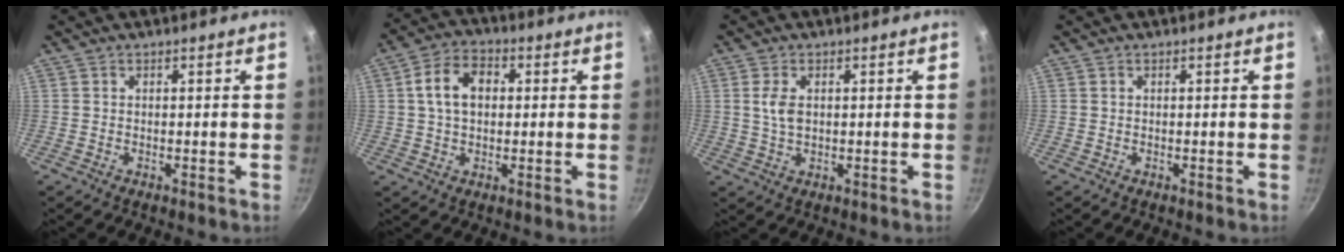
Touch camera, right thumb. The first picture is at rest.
{"total": 8.8, "force": [1.3, 6.1, 6.2], "torque": [-0.089, 0.019, 0.013]}
{"total": 4.0, "force": [0.8, 2.3, 3.2], "torque": [-0.059, -0.001, 0.015]}
{"total": 0.0}